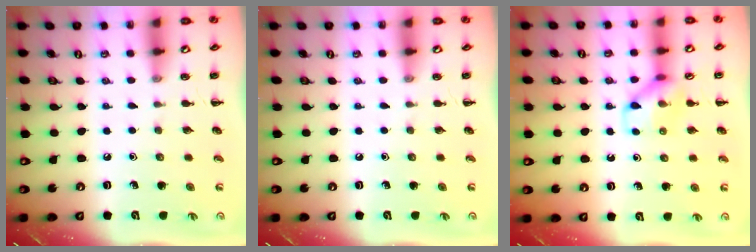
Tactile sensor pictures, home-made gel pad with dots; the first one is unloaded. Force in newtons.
{"total": 0.0}
{"total": 9.6, "press": 9.6, "slide": 0.3}